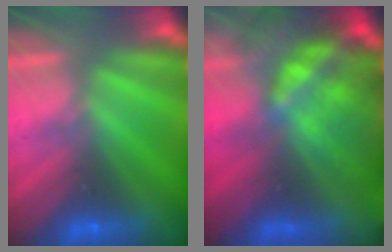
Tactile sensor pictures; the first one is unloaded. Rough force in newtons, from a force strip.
{"total": 9.8}